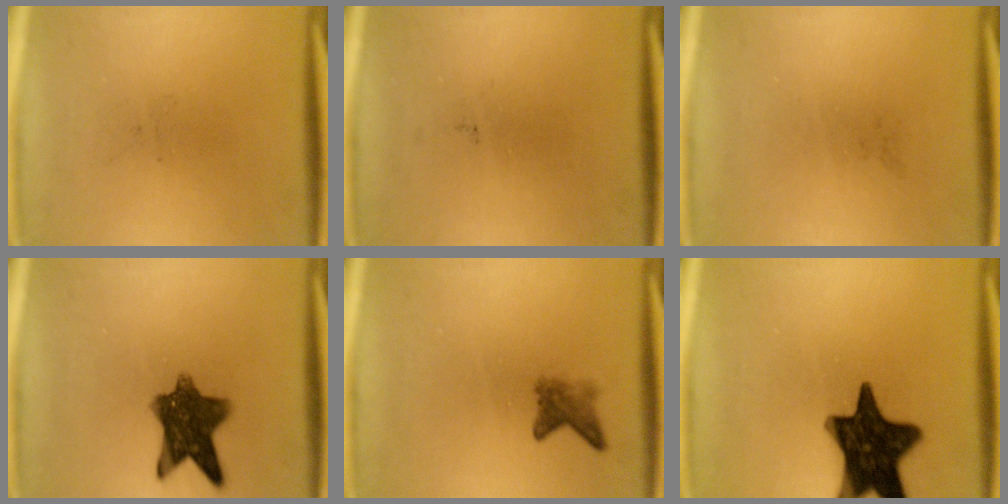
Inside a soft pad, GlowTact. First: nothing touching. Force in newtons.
{"total": 0.0}
{"total": 0.0}
{"total": 9.7}
{"total": 2.3}
{"total": 16.6}